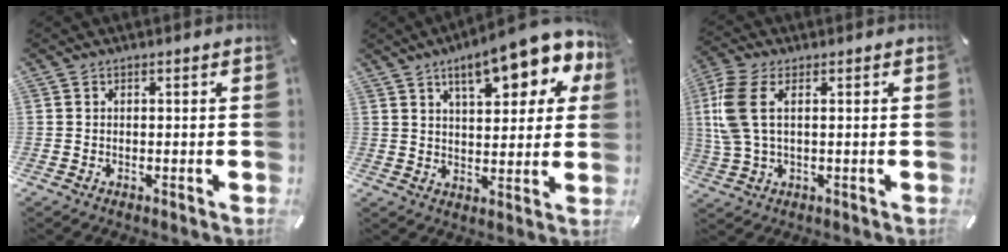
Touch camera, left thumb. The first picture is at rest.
{"total": 14.9, "force": [8.7, 6.0, 10.5], "torque": [-0.149, -0.035, 0.141]}
{"total": 8.4, "force": [1.8, 4.0, 7.2], "torque": [-0.186, -0.010, 0.028]}